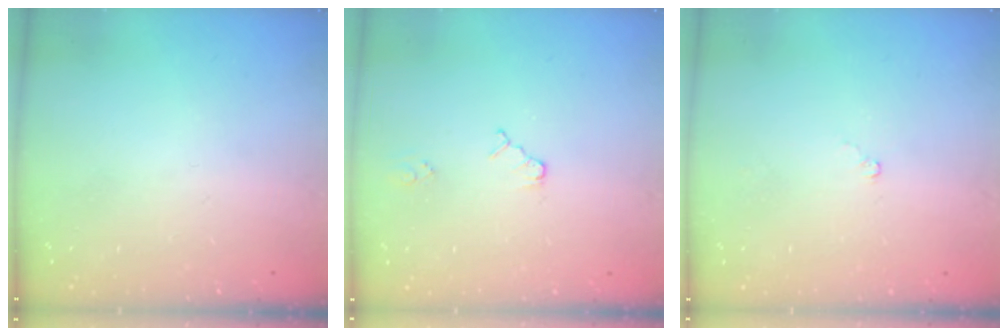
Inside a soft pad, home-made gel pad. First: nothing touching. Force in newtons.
{"total": 1.9, "press": 1.9, "slide": 0.3}
{"total": 2.4, "press": 2.3, "slide": 0.3}